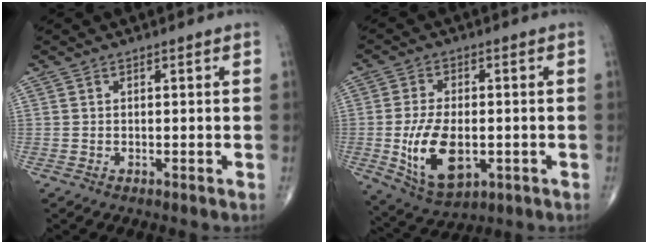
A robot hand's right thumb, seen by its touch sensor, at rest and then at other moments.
{"total": 12.9, "force": [-2.4, 7.0, 10.5], "torque": [-0.188, -0.007, -0.028]}